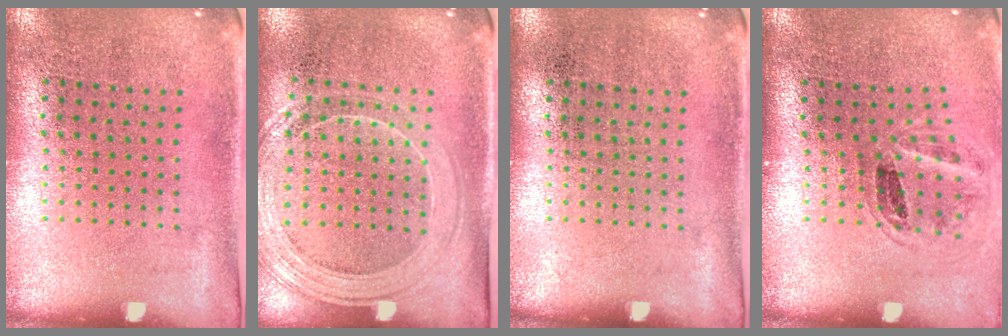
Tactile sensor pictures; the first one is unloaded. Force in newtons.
{"total": 1.5, "press": 1.4, "slide": 0.3}
{"total": 0.0}
{"total": 1.1, "press": 1.0, "slide": 0.5}